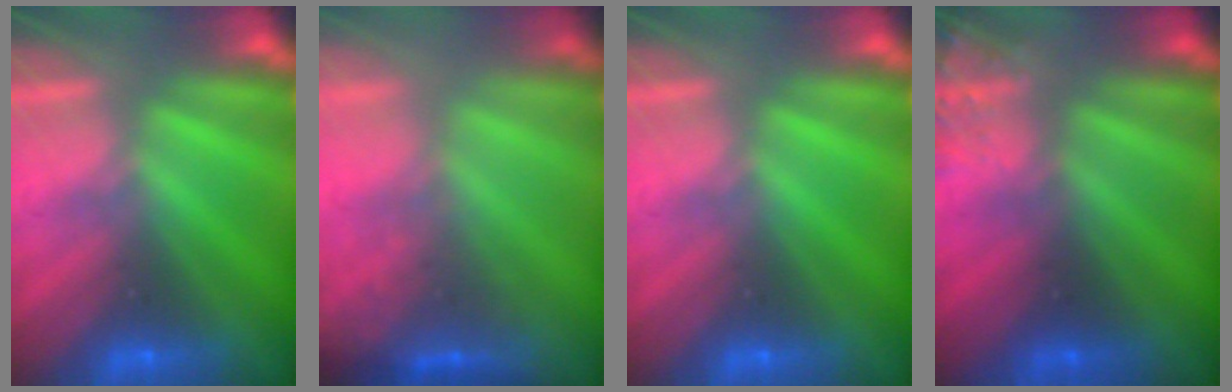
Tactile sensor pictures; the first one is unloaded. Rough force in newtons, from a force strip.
{"total": 1.7}
{"total": 0.0}
{"total": 3.9}